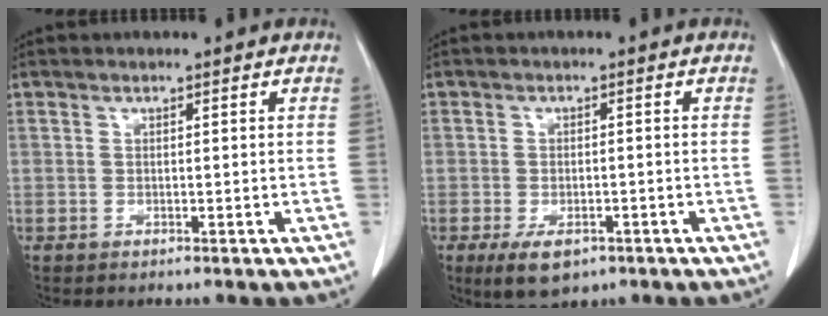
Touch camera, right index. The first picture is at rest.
{"total": 5.4, "force": [-3.2, 2.7, 3.4], "torque": [-0.065, -0.006, -0.047]}